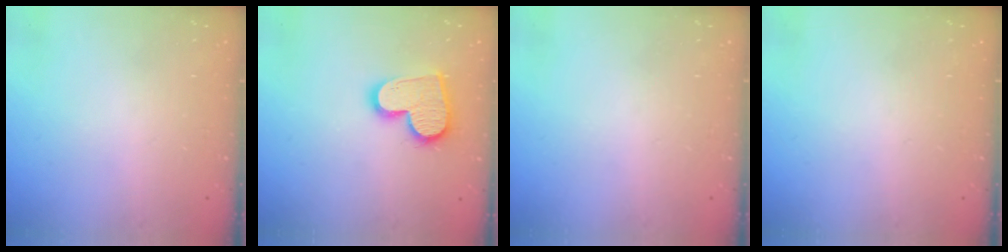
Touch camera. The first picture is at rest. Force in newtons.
{"total": 15.2, "press": 15.1, "slide": 1.2}
{"total": 0.0}
{"total": 0.0}